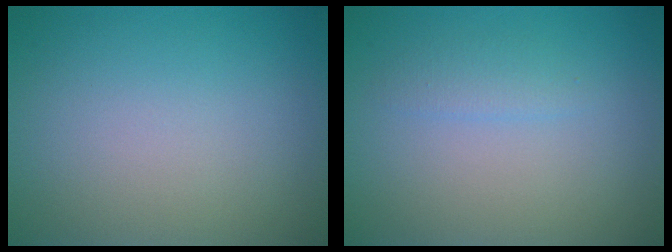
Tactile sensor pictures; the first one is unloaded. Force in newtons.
{"total": 1.2, "press": 1.2, "slide": 0.1}